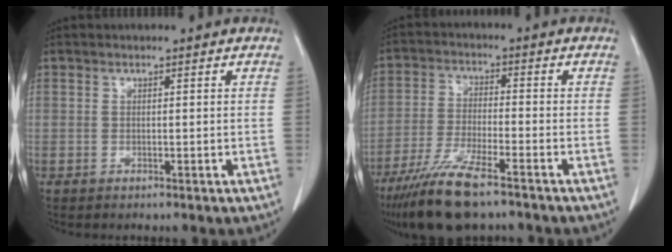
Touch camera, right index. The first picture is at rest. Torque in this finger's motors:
{"motor_torque": [1.11, -1.03, 0.24, 0.16]}